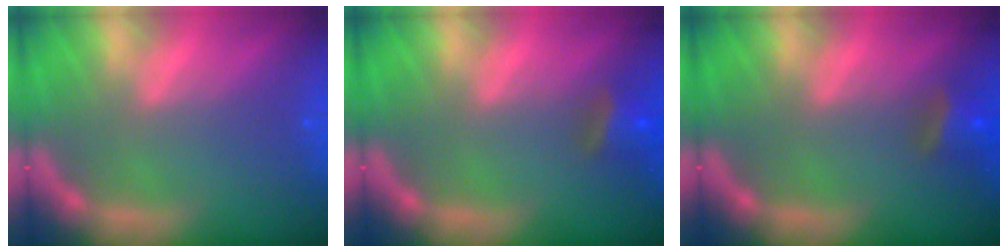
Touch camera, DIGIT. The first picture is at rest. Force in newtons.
{"total": 2.9}
{"total": 2.9}